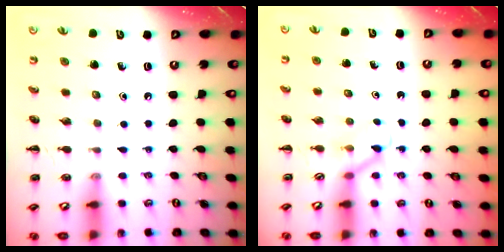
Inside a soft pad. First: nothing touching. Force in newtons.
{"total": 2.5, "press": 2.3, "slide": 0.9}